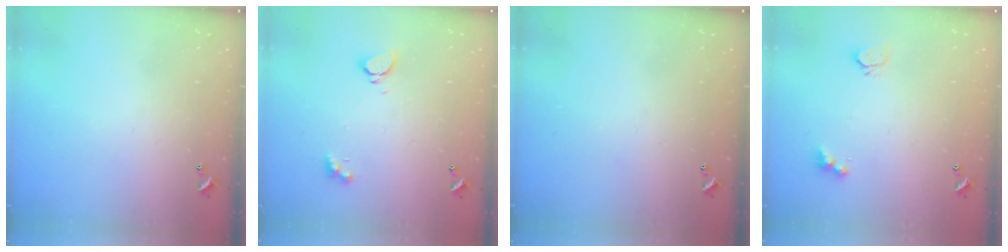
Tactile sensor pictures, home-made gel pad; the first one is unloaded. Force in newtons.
{"total": 2.2, "press": 2.2, "slide": 0.3}
{"total": 0.0}
{"total": 4.9, "press": 4.9, "slide": 0.5}